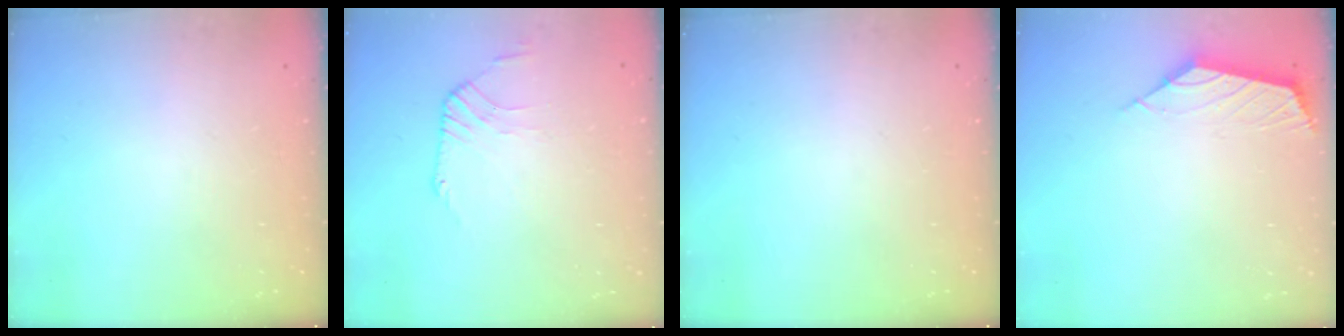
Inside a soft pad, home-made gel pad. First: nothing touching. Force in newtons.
{"total": 3.4, "press": 3.3, "slide": 0.9}
{"total": 0.0}
{"total": 2.5, "press": 2.4, "slide": 0.7}